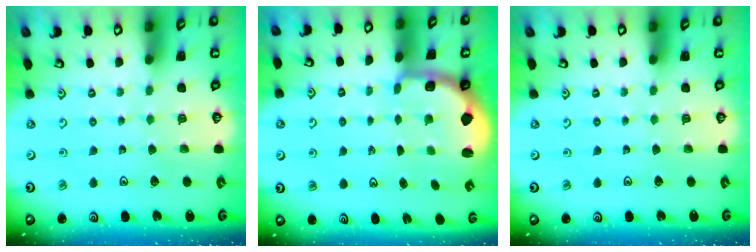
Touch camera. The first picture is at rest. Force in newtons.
{"total": 2.3, "press": 1.3, "slide": 1.8}
{"total": 0.0}